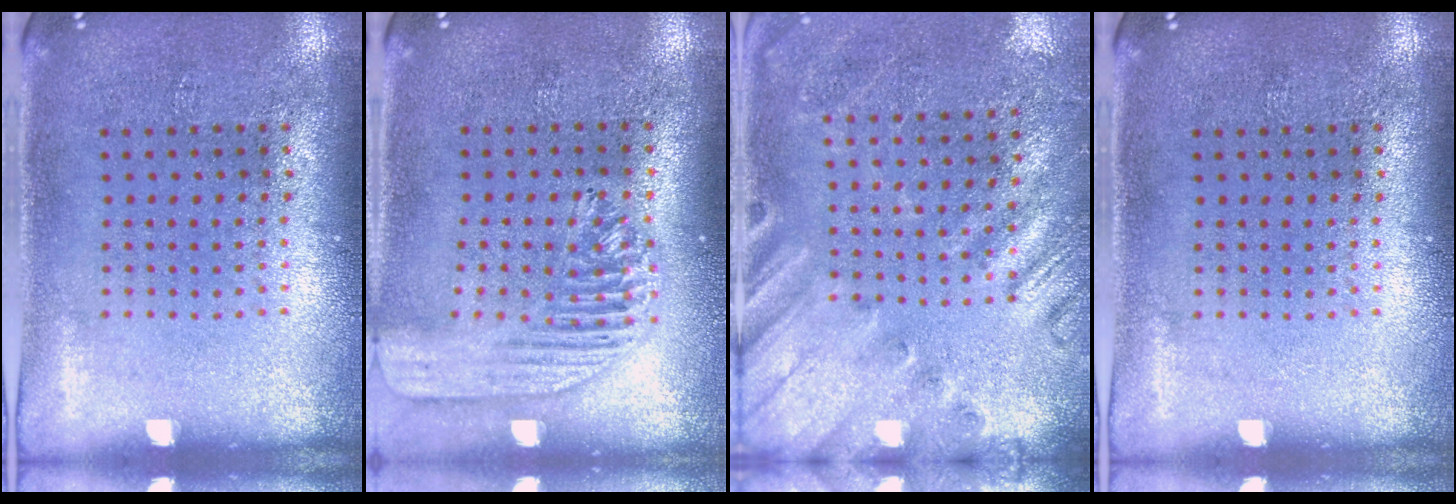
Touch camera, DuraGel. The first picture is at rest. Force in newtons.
{"total": 1.8, "press": 1.6, "slide": 0.7}
{"total": 2.4, "press": 2.0, "slide": 1.4}
{"total": 0.0}